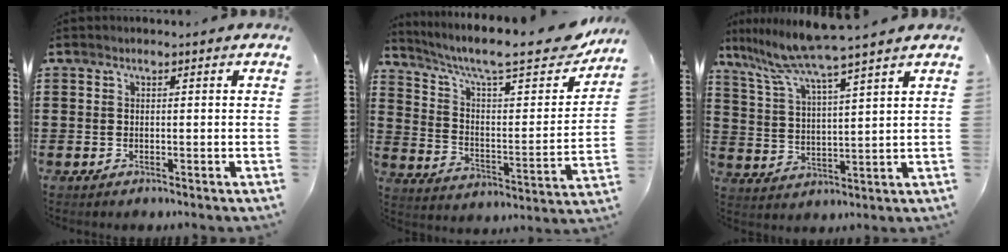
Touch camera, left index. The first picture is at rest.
{"total": 10.6, "force": [8.5, 1.7, 6.2], "torque": [-0.129, -0.057, 0.137]}
{"total": 7.6, "force": [6.7, -1.4, 3.3], "torque": [-0.090, -0.044, 0.113]}